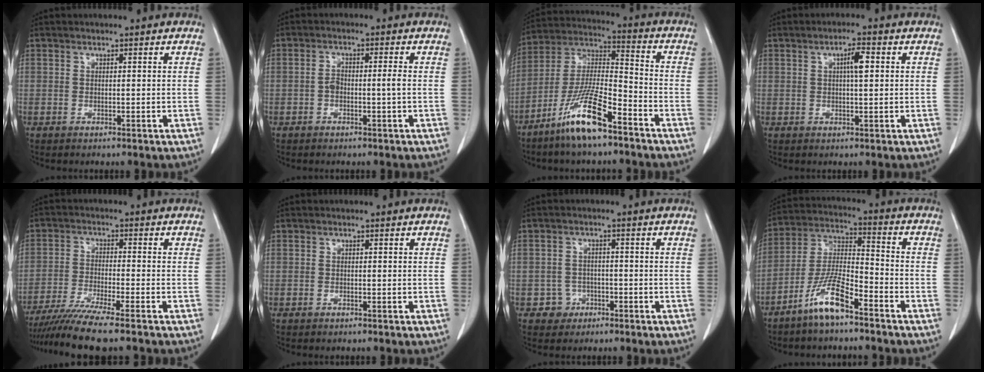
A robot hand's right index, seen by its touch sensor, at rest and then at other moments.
{"total": 2.4, "force": [-0.6, 0.4, 2.3], "torque": [-0.039, 0.007, -0.008]}
{"total": 13.3, "force": [-8.6, 1.8, 10.1], "torque": [-0.207, -0.016, -0.165]}
{"total": 3.3, "force": [0.7, 0.5, 3.1], "torque": [-0.054, 0.005, 0.011]}
{"total": 9.5, "force": [-7.8, -1.0, 5.3], "torque": [-0.084, -0.029, -0.132]}
{"total": 0.0}
{"total": 3.2, "force": [-1.4, 2.8, -0.3], "torque": [0.017, 0.017, -0.023]}
{"total": 10.1, "force": [-6.7, 1.6, 7.4], "torque": [-0.157, -0.010, -0.135]}